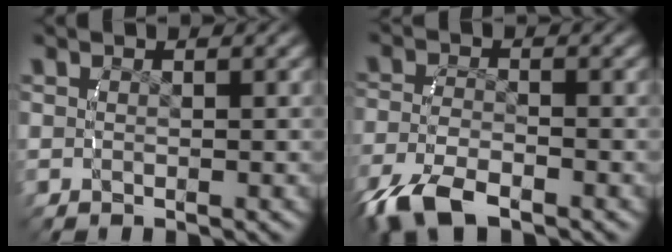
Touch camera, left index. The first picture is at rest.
{"total": 4.9, "force": [-2.9, 2.5, 3.1], "torque": [-0.079, -0.023, -0.035]}